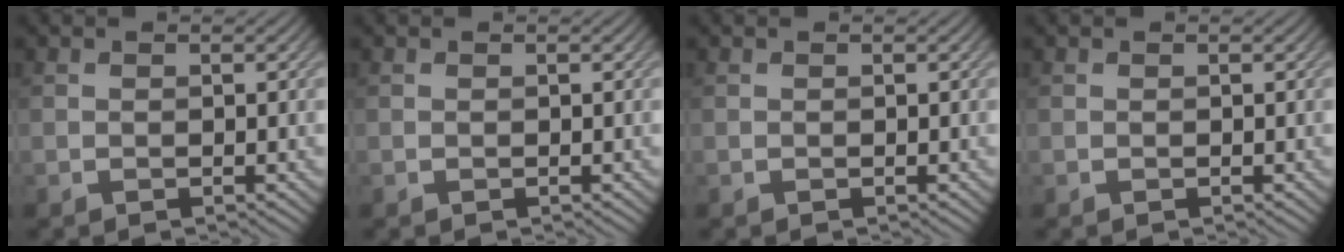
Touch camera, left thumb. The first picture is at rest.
{"total": 0.0}
{"total": 0.0}
{"total": 0.0}